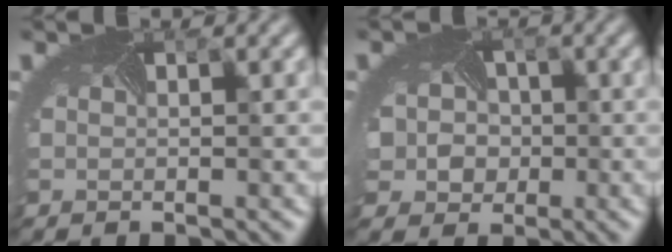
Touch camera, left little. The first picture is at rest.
{"total": 3.4, "force": [-0.4, 3.2, 0.8], "torque": [-0.031, -0.006, 0.019]}